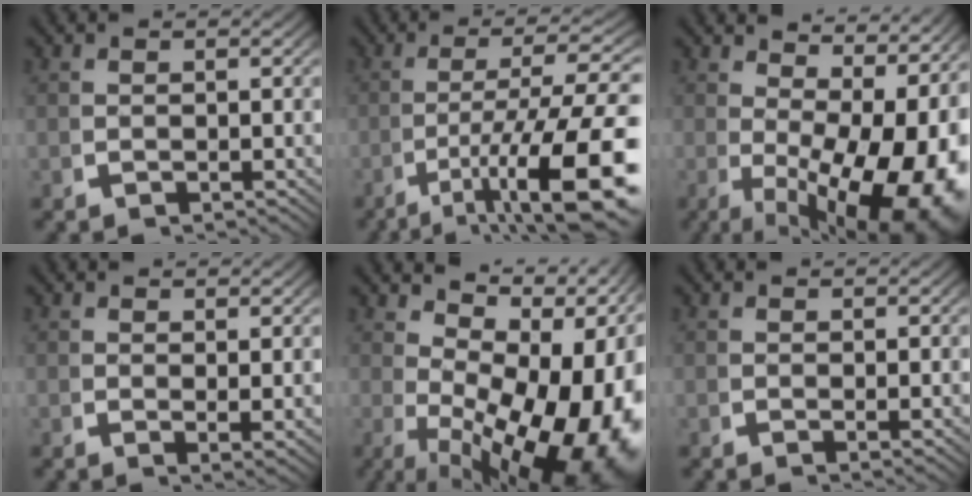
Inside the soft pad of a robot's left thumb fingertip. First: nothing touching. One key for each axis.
{"total": 11.9, "fx": -3.5, "fy": 5.5, "fz": 10.0, "tx": -0.167, "ty": -0.041, "tz": -0.033}
{"total": 15.7, "fx": -2.5, "fy": 9.3, "fz": 12.4, "tx": -0.177, "ty": -0.063, "tz": -0.006}
{"total": 1.6, "fx": 0.9, "fy": 0.2, "fz": 1.2, "tx": -0.015, "ty": -0.007, "tz": 0.018}
{"total": 19.3, "fx": -1.2, "fy": 12.0, "fz": 15.1, "tx": -0.217, "ty": -0.050, "tz": 0.009}
{"total": 0.9, "fx": 0.6, "fy": 0.0, "fz": 0.7, "tx": -0.011, "ty": -0.006, "tz": 0.011}